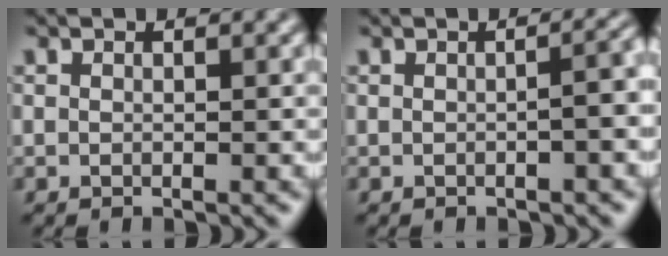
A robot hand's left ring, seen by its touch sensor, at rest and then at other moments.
{"total": 2.7, "force": [-0.2, 1.0, 2.5], "torque": [-0.015, 0.011, -0.001]}